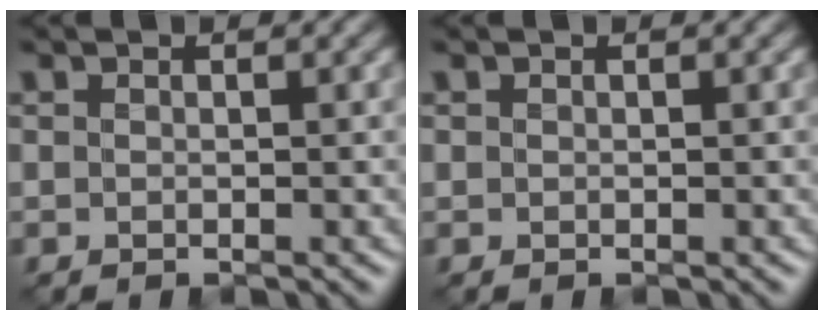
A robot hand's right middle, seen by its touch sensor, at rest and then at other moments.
{"total": 0.0}